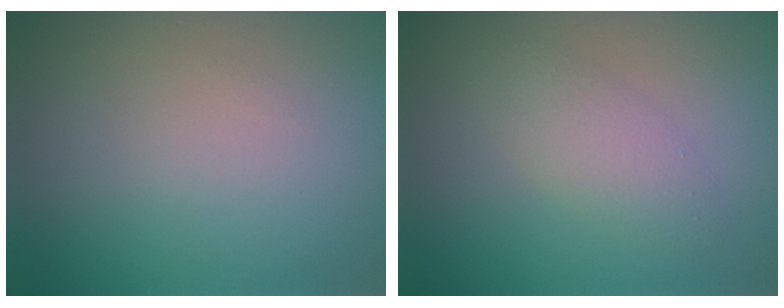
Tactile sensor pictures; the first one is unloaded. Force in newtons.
{"total": 2.7, "press": 2.7, "slide": 0.2}